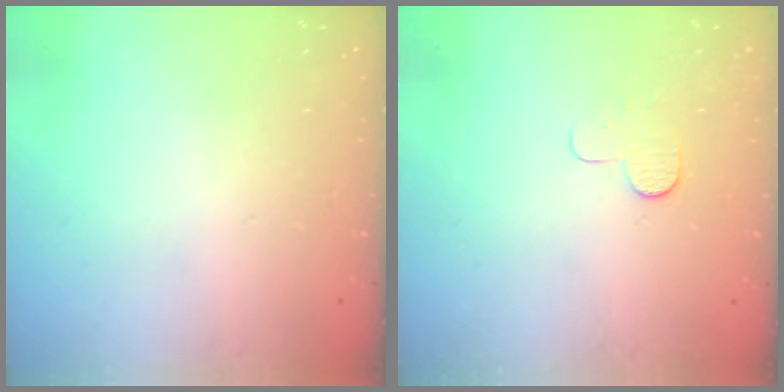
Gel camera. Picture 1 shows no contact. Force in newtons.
{"total": 4.3, "press": 4.3, "slide": 0.3}